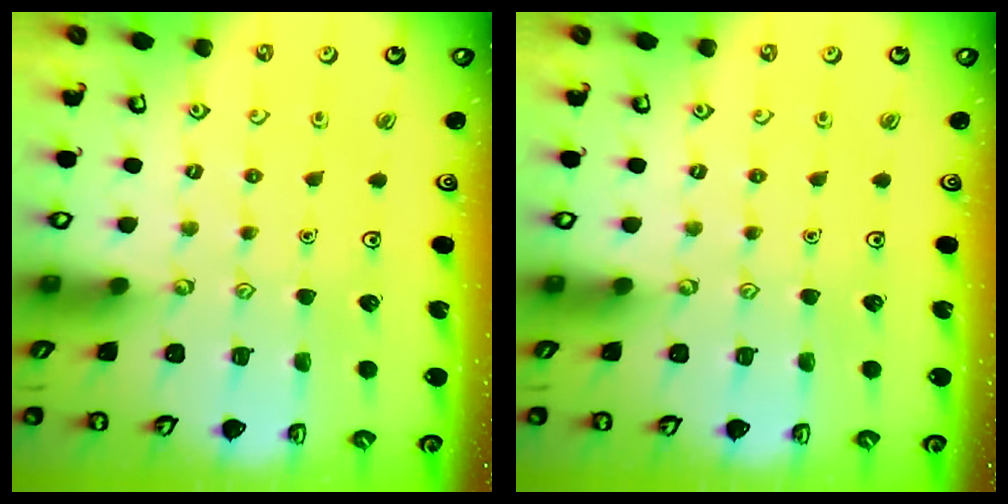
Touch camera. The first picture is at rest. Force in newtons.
{"total": 0.0}